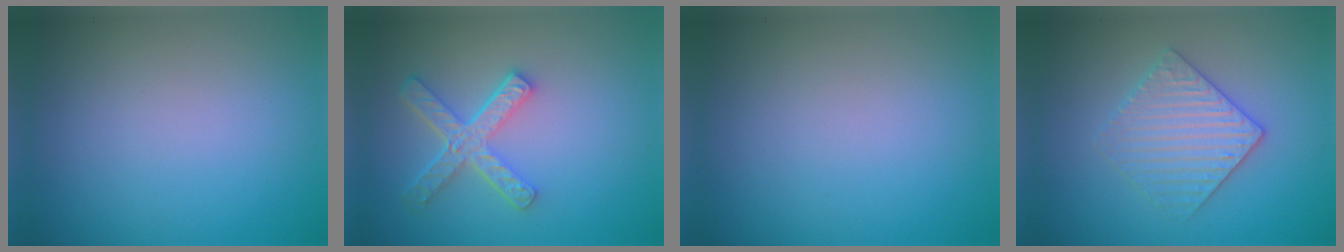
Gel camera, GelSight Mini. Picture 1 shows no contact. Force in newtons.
{"total": 4.5, "press": 3.3, "slide": 3.0}
{"total": 0.0}
{"total": 3.1, "press": 3.1, "slide": 0.7}